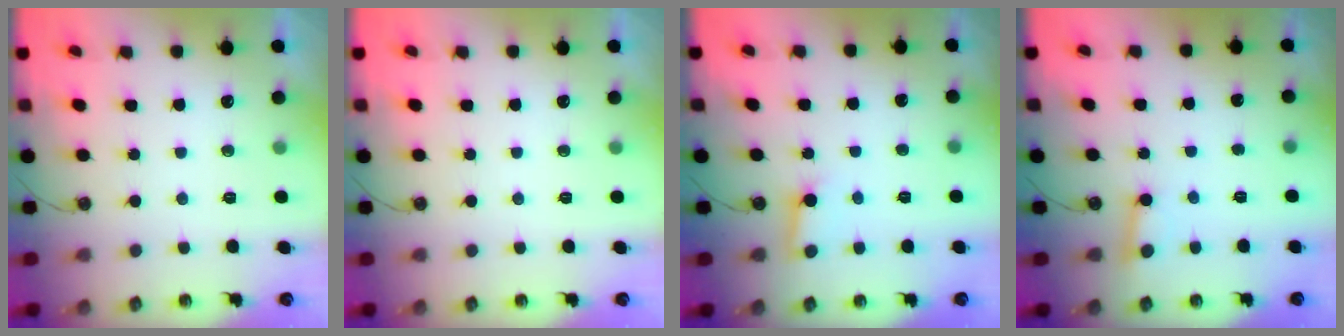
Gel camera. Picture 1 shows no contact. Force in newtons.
{"total": 0.0}
{"total": 3.0, "press": 3.0, "slide": 0.4}
{"total": 2.8, "press": 2.7, "slide": 0.6}